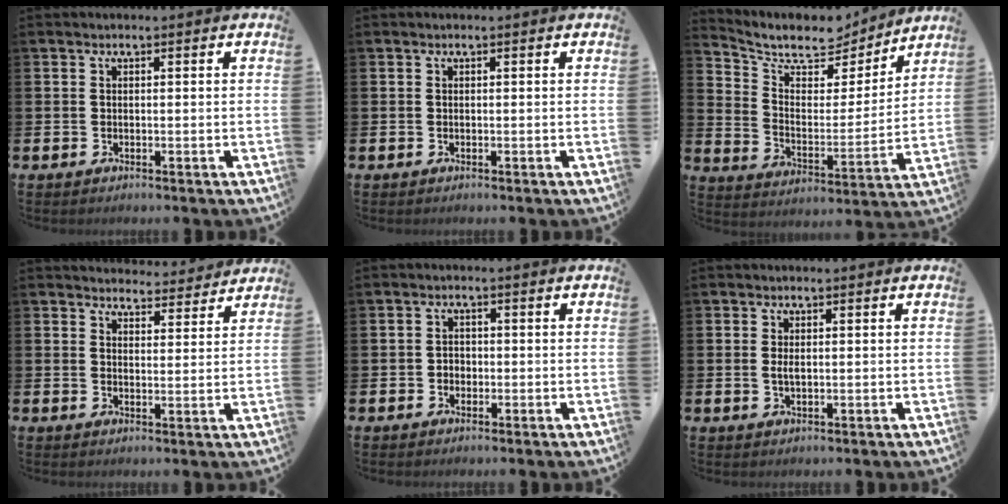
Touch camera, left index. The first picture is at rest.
{"total": 0.0}
{"total": 8.4, "force": [7.5, 3.1, 2.0], "torque": [-0.080, -0.057, 0.129]}
{"total": 4.1, "force": [4.0, 0.9, -0.2], "torque": [0.004, -0.028, 0.069]}
{"total": 1.6, "force": [-0.3, 1.4, 0.5], "torque": [-0.001, 0.003, -0.012]}
{"total": 1.4, "force": [0.3, 0.6, 1.2], "torque": [-0.014, 0.000, 0.001]}